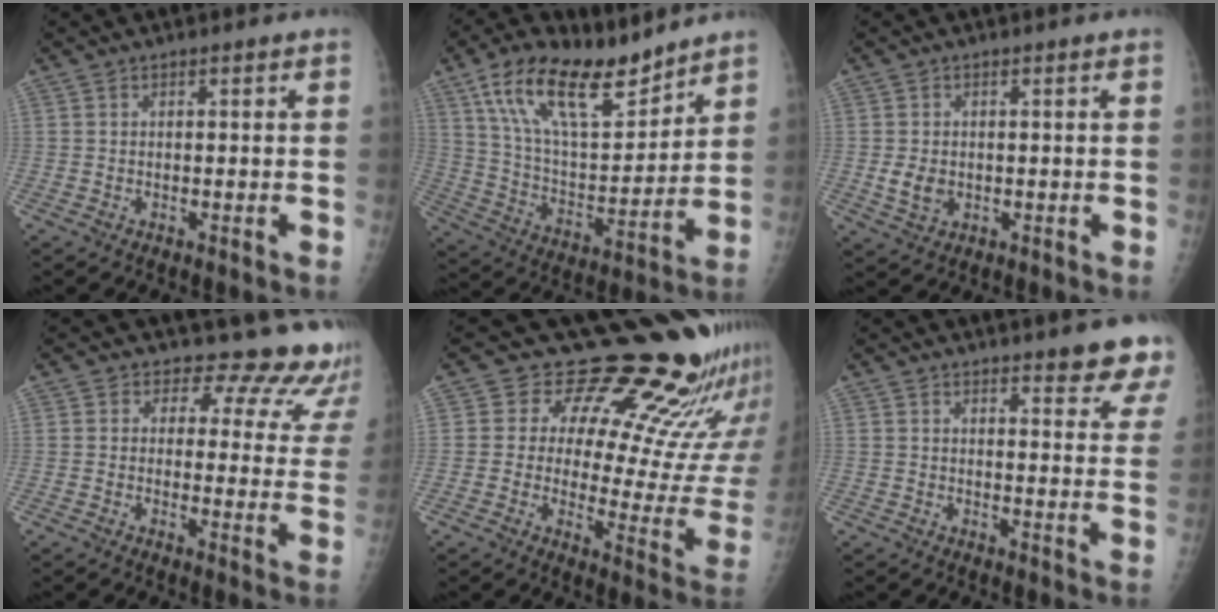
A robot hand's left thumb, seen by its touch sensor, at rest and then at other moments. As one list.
[{"total": 19.2, "force": [13.0, 7.6, 11.9], "torque": [-0.176, -0.063, 0.241]}, {"total": 3.7, "force": [-0.3, 2.8, 2.3], "torque": [-0.034, -0.003, 0.002]}, {"total": 15.4, "force": [14.1, 5.8, 2.5], "torque": [0.029, -0.110, 0.131]}, {"total": 21.6, "force": [17.5, 6.5, 10.9], "torque": [-0.096, -0.148, 0.211]}, {"total": 9.1, "force": [7.6, 2.1, 4.6], "torque": [-0.022, -0.040, 0.076]}]